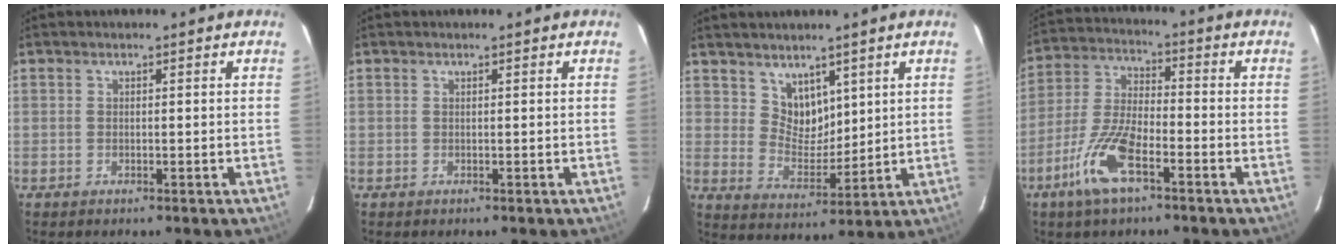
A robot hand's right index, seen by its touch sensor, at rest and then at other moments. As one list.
[{"total": 0.0}, {"total": 6.4, "force": [4.2, 4.3, 2.1], "torque": [-0.027, -0.001, 0.087]}, {"total": 11.8, "force": [-6.4, 3.9, 9.2], "torque": [-0.201, -0.005, -0.127]}]